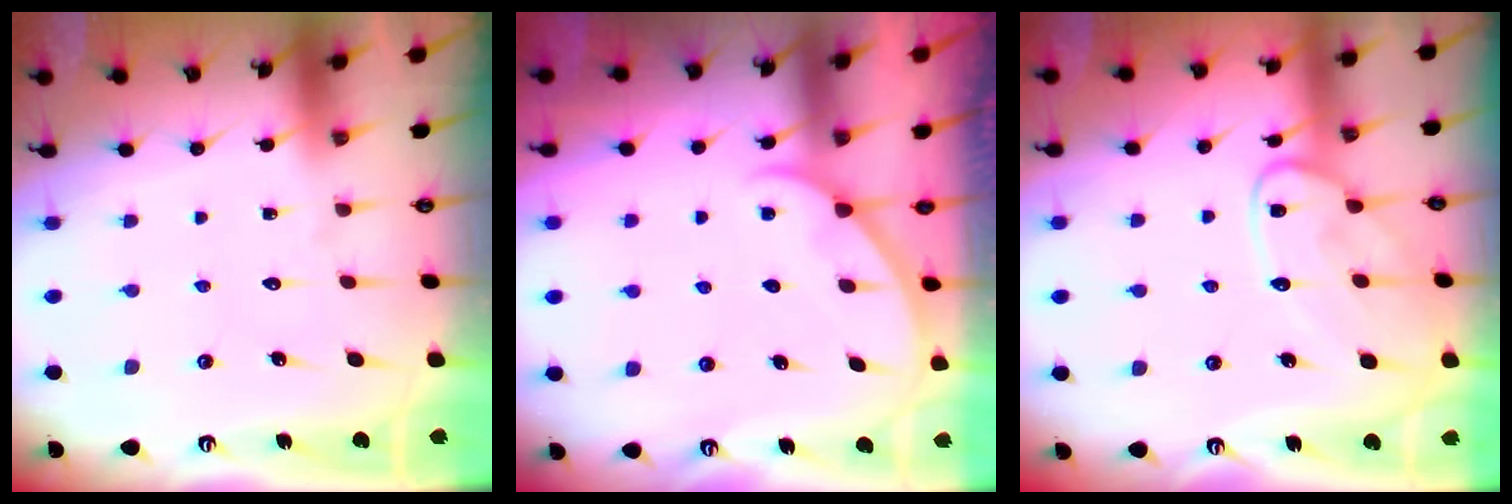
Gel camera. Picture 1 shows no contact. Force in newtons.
{"total": 2.4, "press": 2.4, "slide": 0.3}
{"total": 12.9, "press": 12.9, "slide": 0.9}